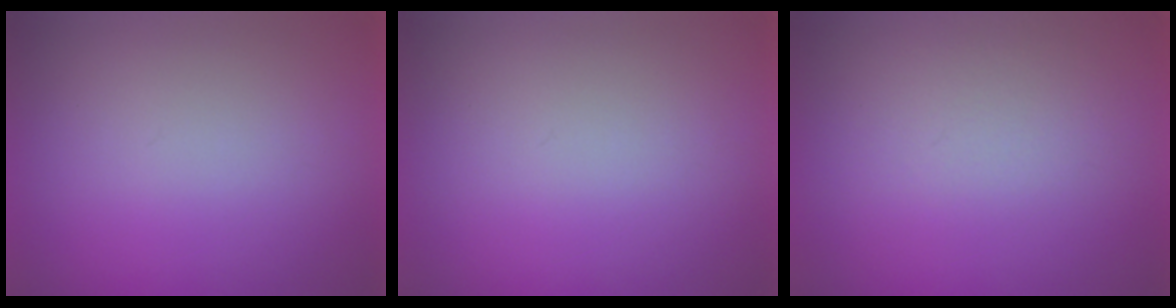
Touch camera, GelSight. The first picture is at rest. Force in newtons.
{"total": 1.1}
{"total": 3.7}